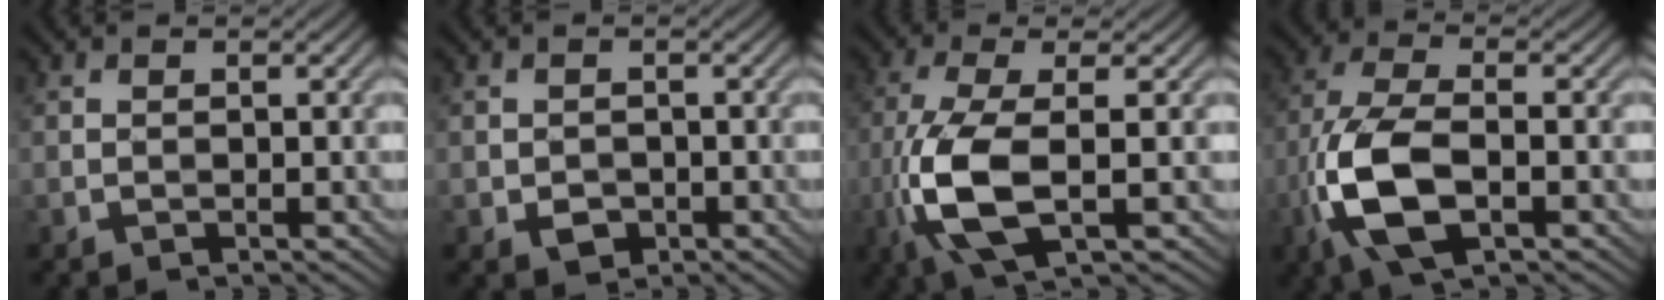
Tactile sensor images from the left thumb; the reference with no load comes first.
{"total": 1.1, "force": [-0.6, 0.9, 0.3], "torque": [-0.001, -0.004, -0.012]}
{"total": 8.4, "force": [-1.7, 2.3, 7.9], "torque": [-0.182, 0.004, -0.038]}
{"total": 9.8, "force": [-3.3, 3.9, 8.3], "torque": [-0.189, 0.000, -0.075]}